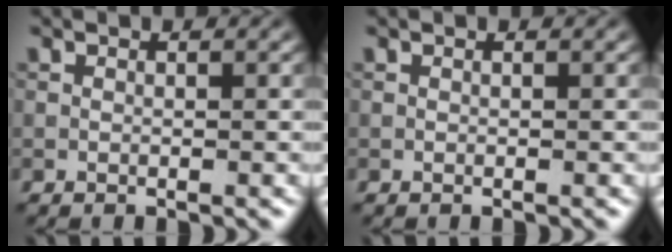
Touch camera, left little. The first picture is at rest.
{"total": 0.0}